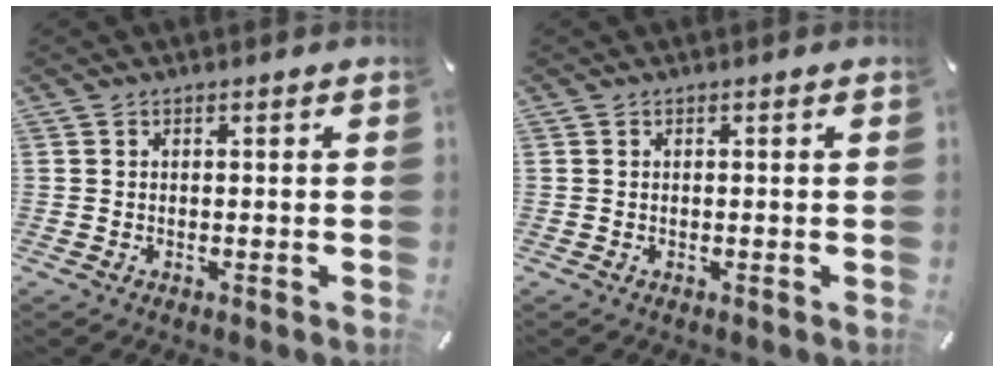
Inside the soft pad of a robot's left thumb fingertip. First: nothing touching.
{"total": 0.0}